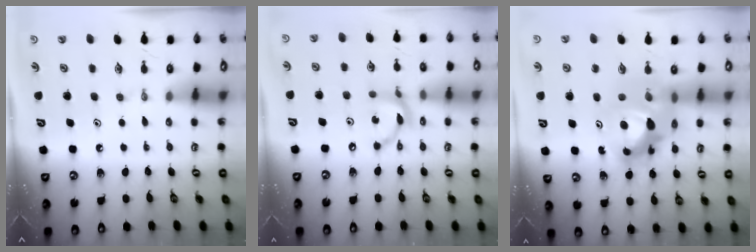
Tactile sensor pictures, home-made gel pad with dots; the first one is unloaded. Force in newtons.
{"total": 9.4, "press": 9.4, "slide": 0.3}
{"total": 15.7, "press": 15.6, "slide": 1.3}